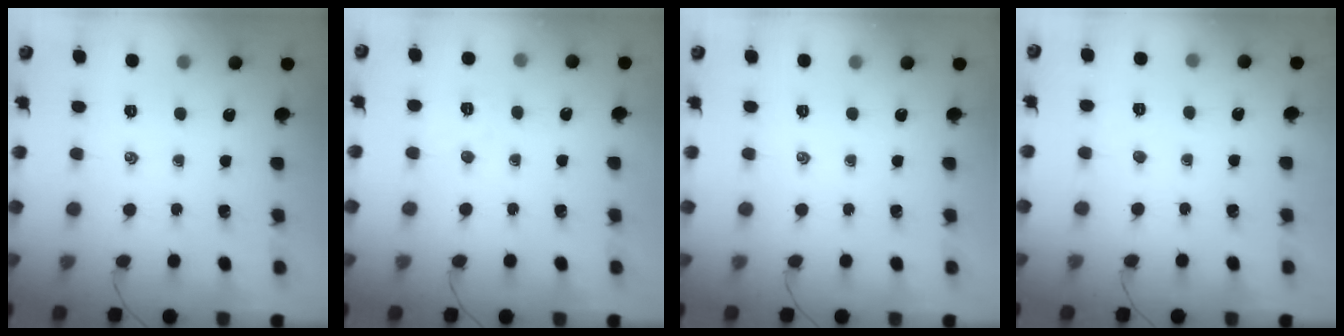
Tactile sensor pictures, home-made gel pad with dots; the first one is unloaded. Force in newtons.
{"total": 3.8, "press": 3.6, "slide": 1.0}
{"total": 0.0}
{"total": 2.8, "press": 2.7, "slide": 0.8}